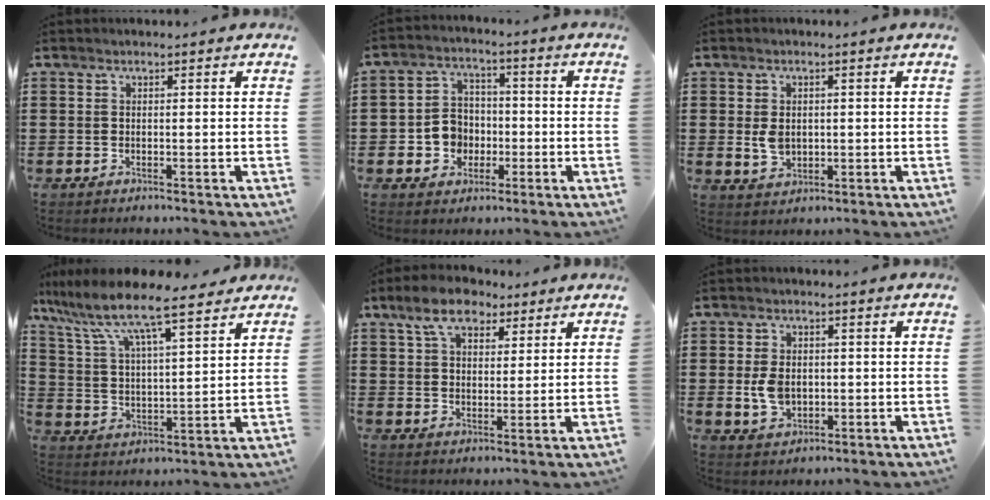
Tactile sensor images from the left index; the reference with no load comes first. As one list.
[{"total": 5.8, "force": [-1.3, 5.3, 2.1], "torque": [-0.060, 0.014, -0.025]}, {"total": 3.5, "force": [0.3, 2.5, 2.5], "torque": [-0.052, 0.001, 0.001]}, {"total": 9.2, "force": [7.6, 1.3, 5.0], "torque": [-0.126, -0.035, 0.127]}, {"total": 7.5, "force": [5.2, 3.8, 3.8], "torque": [-0.087, 0.005, 0.095]}, {"total": 5.0, "force": [-0.1, 3.6, 3.5], "torque": [-0.087, 0.005, -0.005]}]